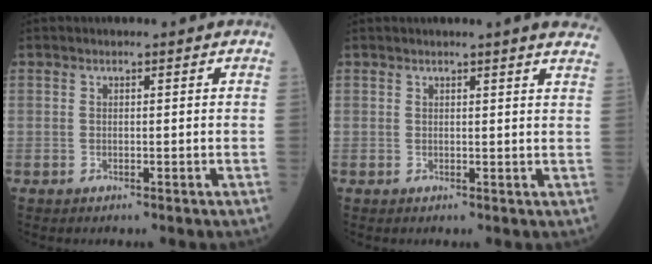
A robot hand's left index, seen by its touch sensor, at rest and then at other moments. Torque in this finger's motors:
{"motor_torque": [0.06, -0.05, 0.04, 0.05]}